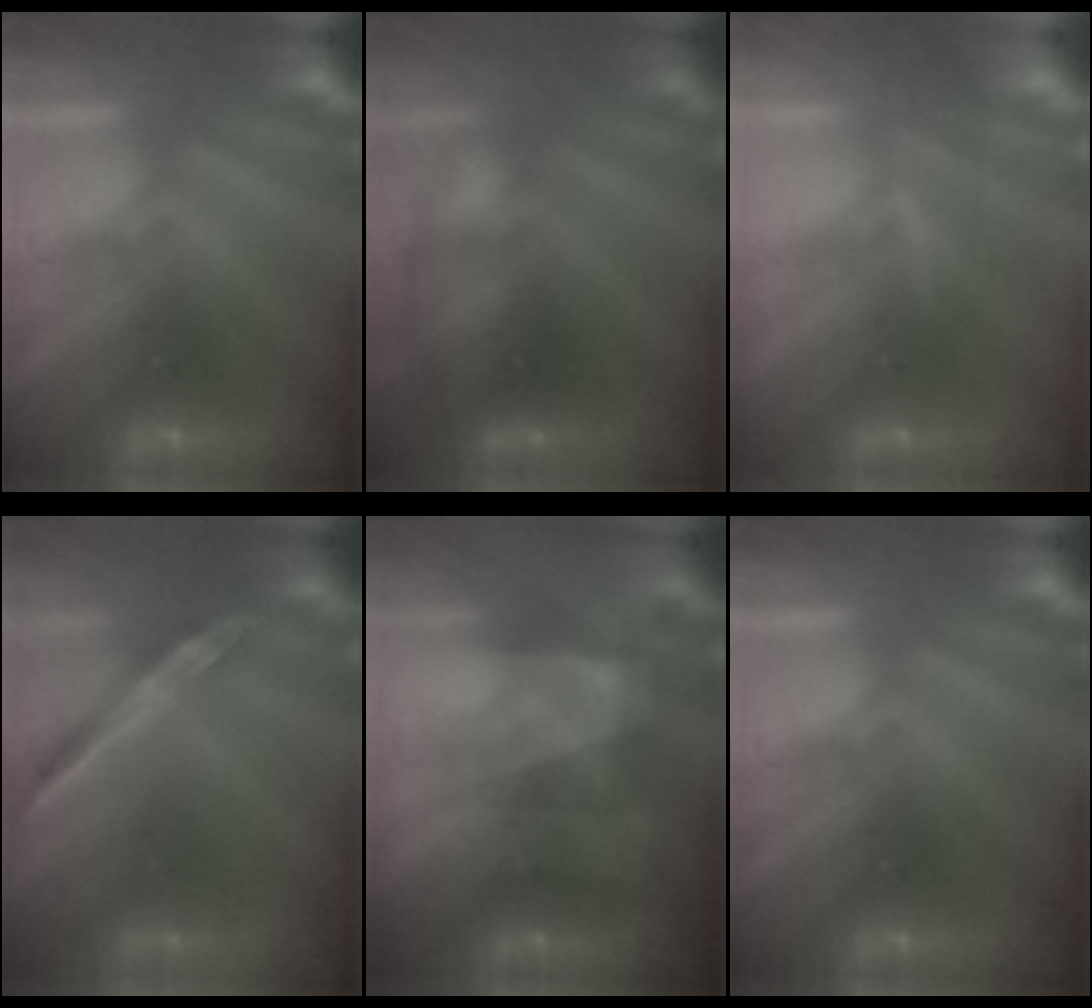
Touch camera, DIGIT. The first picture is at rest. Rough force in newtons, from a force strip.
{"total": 2.2}
{"total": 4.5}
{"total": 1.7}
{"total": 4.9}
{"total": 0.0}